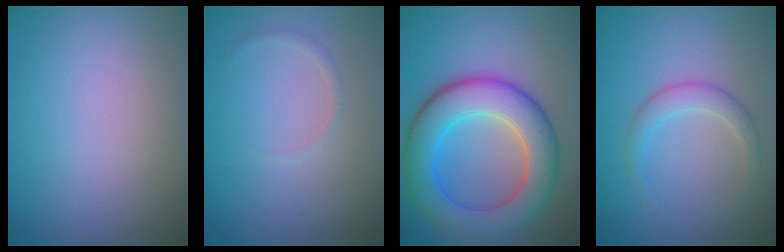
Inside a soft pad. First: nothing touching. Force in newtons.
{"total": 0.6, "press": 0.6, "slide": 0.1}
{"total": 8.3, "press": 8.3, "slide": 0.1}
{"total": 2.0, "press": 2.0, "slide": 0.1}